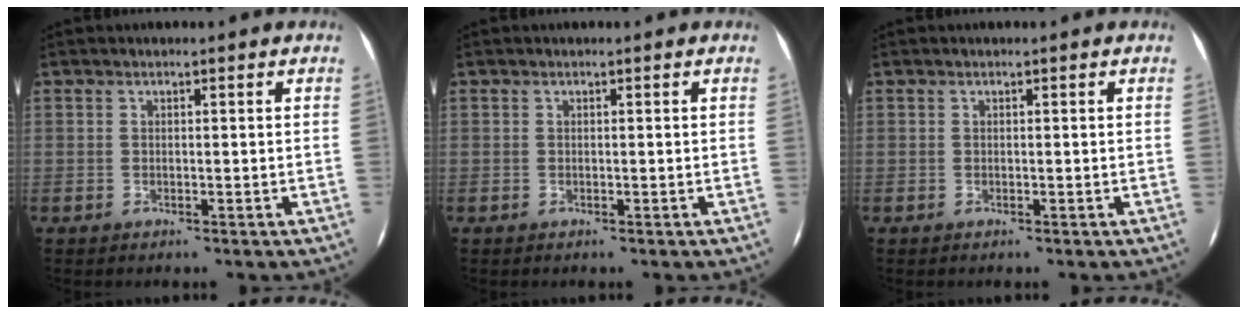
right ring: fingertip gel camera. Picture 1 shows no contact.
{"total": 0.0}
{"total": 0.0}